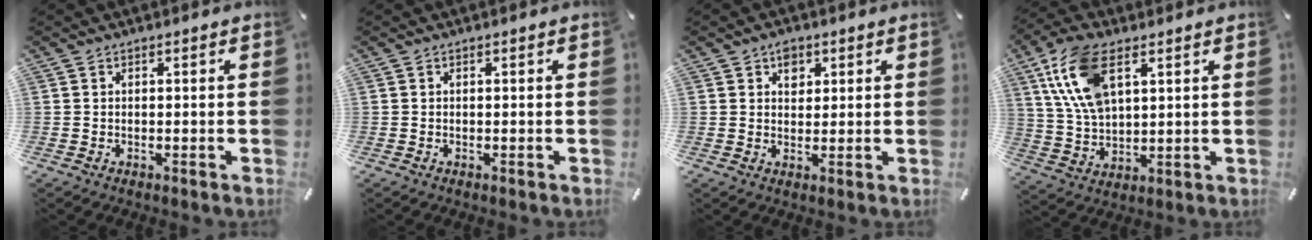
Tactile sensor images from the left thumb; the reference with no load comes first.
{"total": 0.0}
{"total": 3.4, "force": [1.6, 2.6, 1.5], "torque": [-0.008, -0.006, 0.024]}
{"total": 12.8, "force": [5.8, 7.2, 8.9], "torque": [-0.217, -0.005, 0.104]}